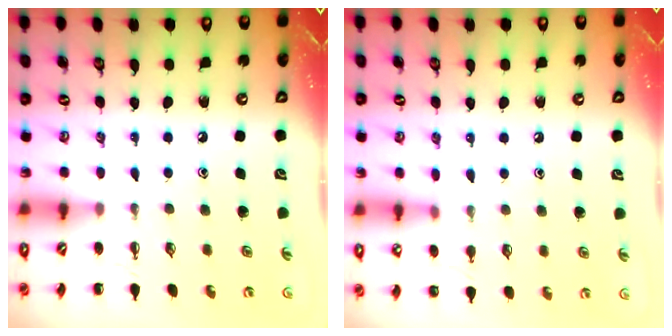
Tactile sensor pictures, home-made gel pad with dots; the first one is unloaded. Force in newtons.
{"total": 7.3, "press": 7.1, "slide": 1.3}